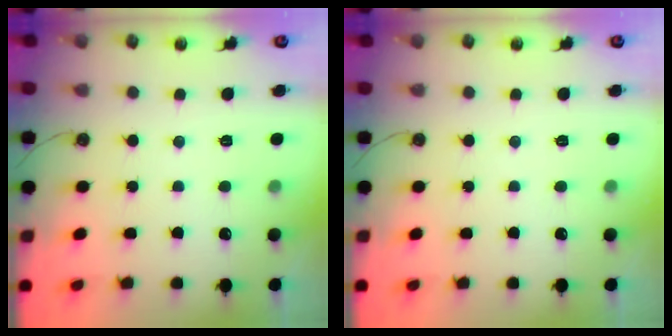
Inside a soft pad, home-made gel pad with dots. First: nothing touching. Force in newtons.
{"total": 0.0}